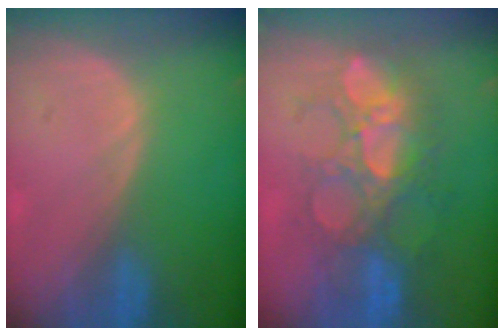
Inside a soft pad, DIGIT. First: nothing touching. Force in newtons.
{"total": 9.3, "press": 9.1, "slide": 2.1}